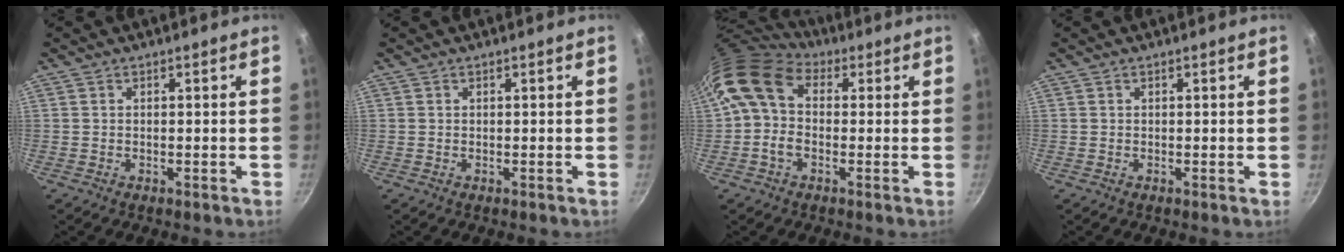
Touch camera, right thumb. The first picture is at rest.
{"total": 0.0}
{"total": 11.0, "force": [1.5, 7.7, 7.6], "torque": [-0.133, 0.017, 0.009]}
{"total": 0.0}